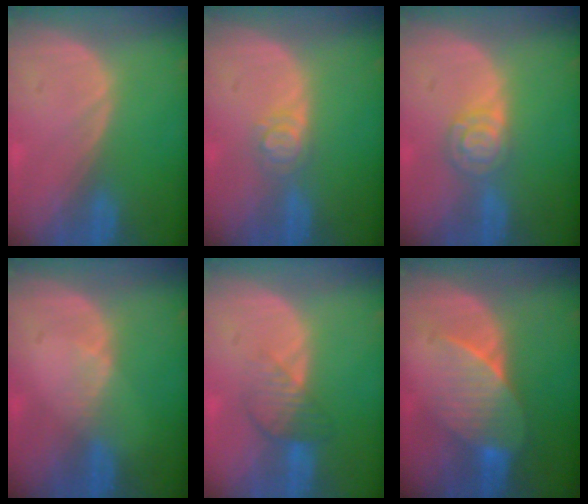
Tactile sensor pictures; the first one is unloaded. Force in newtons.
{"total": 2.9, "press": 2.9, "slide": 0.3}
{"total": 4.8, "press": 4.2, "slide": 2.3}
{"total": 1.1, "press": 1.1, "slide": 0.2}
{"total": 4.4, "press": 3.8, "slide": 2.3}
{"total": 7.0, "press": 6.6, "slide": 2.4}